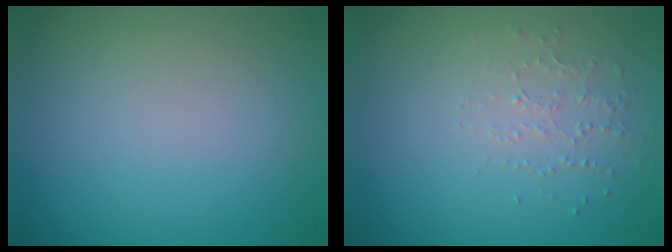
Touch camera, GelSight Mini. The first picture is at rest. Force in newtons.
{"total": 1.0, "press": 0.6, "slide": 0.8}